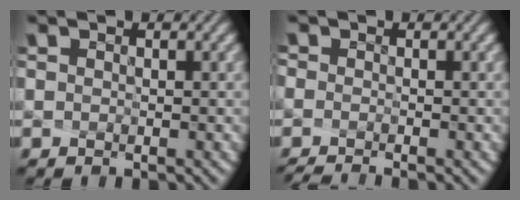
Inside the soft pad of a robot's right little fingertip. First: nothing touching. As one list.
[{"total": 2.0, "force": [-1.8, 0.5, 0.7], "torque": [-0.027, -0.006, -0.016]}]